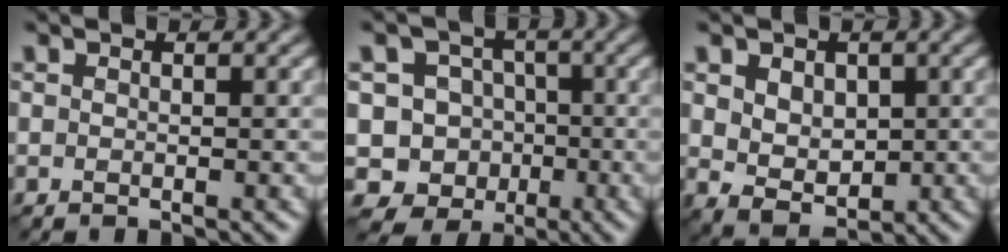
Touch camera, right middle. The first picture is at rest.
{"total": 8.9, "force": [-3.3, 8.1, 1.4], "torque": [-0.007, 0.015, -0.078]}
{"total": 3.5, "force": [0.3, 2.7, 2.2], "torque": [-0.041, -0.003, 0.011]}